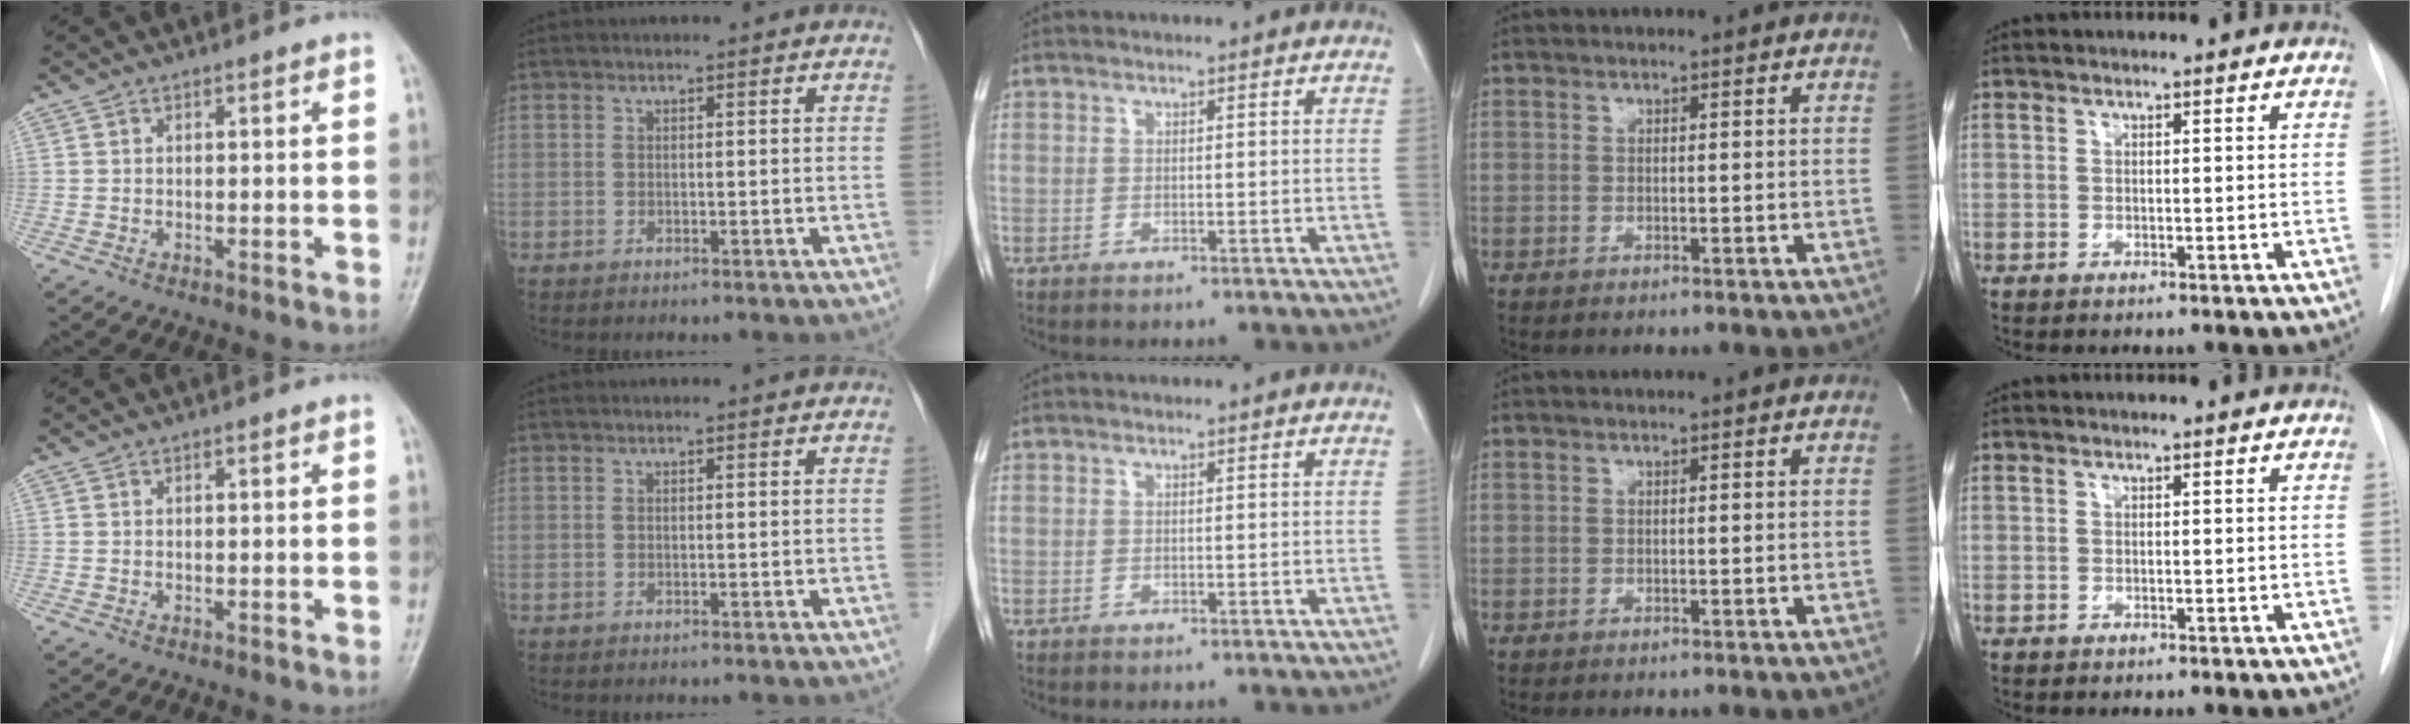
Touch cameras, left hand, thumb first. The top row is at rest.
{}